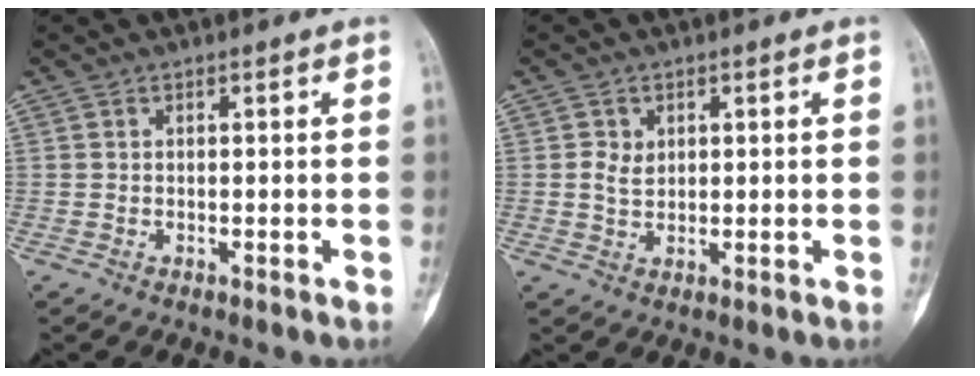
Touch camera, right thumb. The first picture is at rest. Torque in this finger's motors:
{"motor_torque": [0.39, 0.21, 0.23, -0.03, -0.05]}